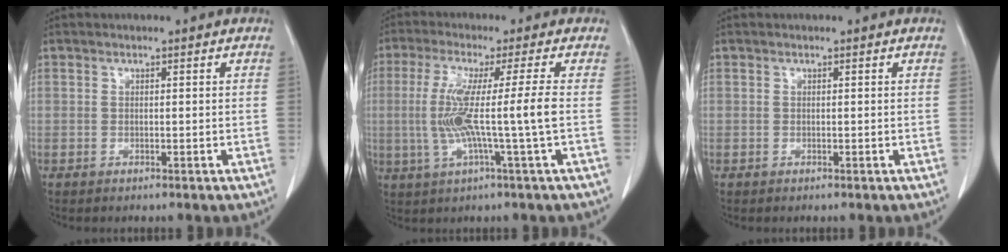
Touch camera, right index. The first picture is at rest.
{"total": 9.2, "force": [-0.7, -1.6, 9.0], "torque": [-0.184, -0.006, -0.010]}
{"total": 0.0}